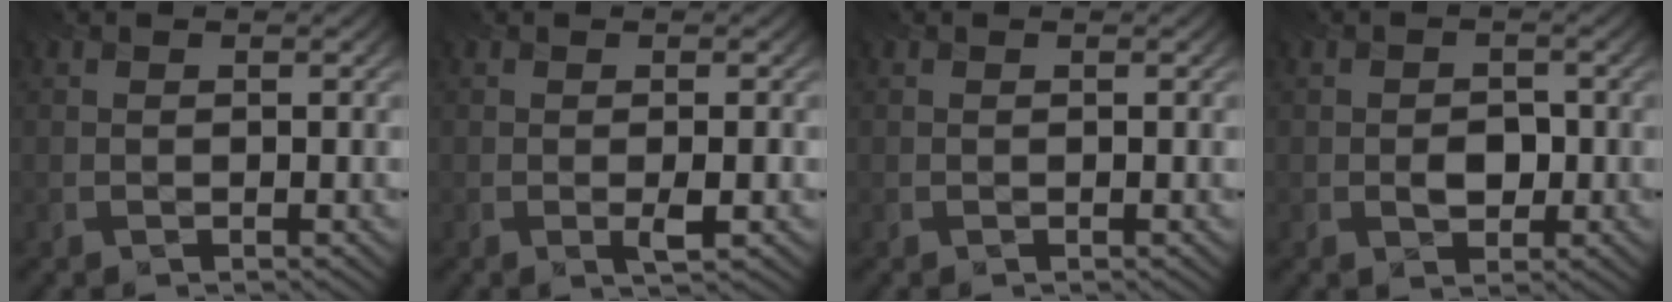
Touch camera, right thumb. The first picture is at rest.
{"total": 1.8, "force": [-0.2, 0.3, 1.8], "torque": [-0.033, -0.004, -0.001]}
{"total": 0.0}
{"total": 2.7, "force": [-0.4, 2.1, 1.7], "torque": [-0.031, -0.009, -0.008]}